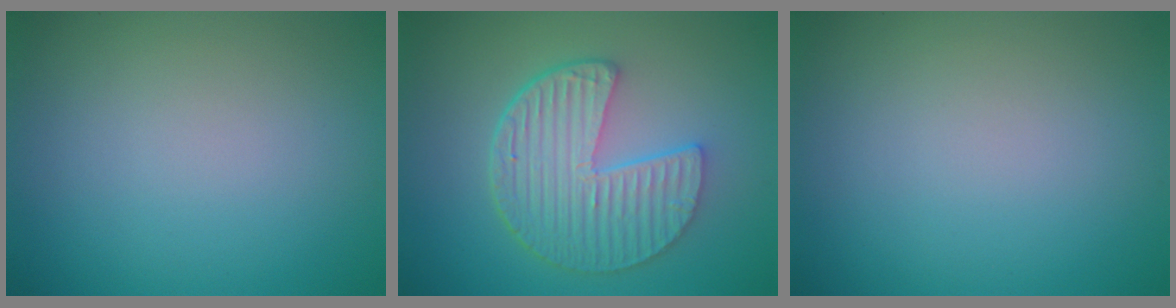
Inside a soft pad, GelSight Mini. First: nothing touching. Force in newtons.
{"total": 6.6, "press": 4.9, "slide": 4.4}
{"total": 0.0}